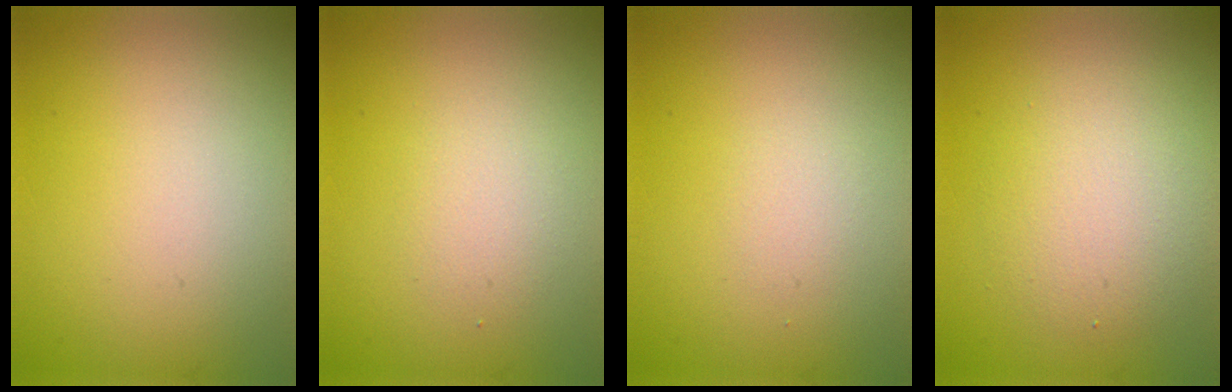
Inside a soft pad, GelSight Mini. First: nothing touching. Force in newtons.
{"total": 1.6, "press": 1.6, "slide": 0.2}
{"total": 0.7, "press": 0.7, "slide": 0.0}
{"total": 3.8, "press": 3.8, "slide": 0.2}